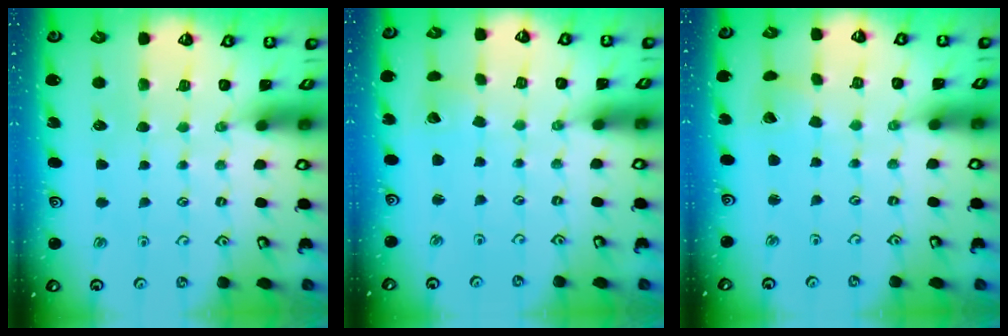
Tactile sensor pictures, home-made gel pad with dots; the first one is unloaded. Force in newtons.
{"total": 1.9, "press": 1.9, "slide": 0.1}
{"total": 3.0, "press": 3.0, "slide": 0.4}